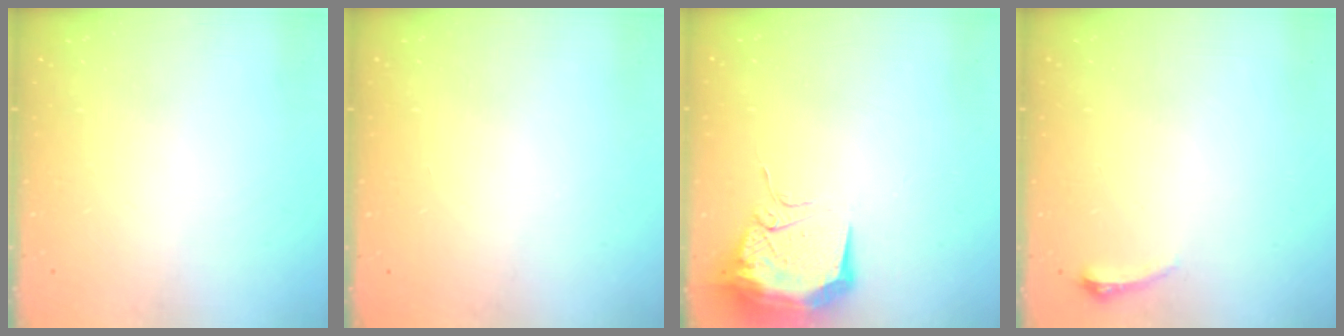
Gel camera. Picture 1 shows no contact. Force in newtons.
{"total": 0.0}
{"total": 13.6, "press": 13.3, "slide": 2.8}
{"total": 4.2, "press": 3.9, "slide": 1.7}